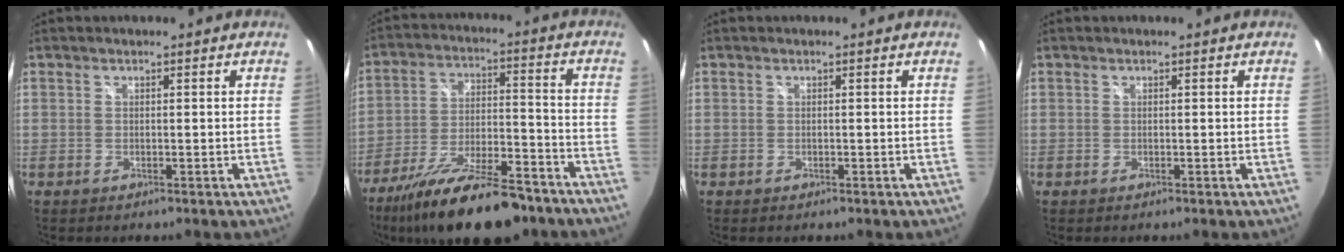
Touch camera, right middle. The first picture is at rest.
{"total": 20.7, "force": [-15.9, 5.6, 12.0], "torque": [-0.221, -0.034, -0.250]}
{"total": 0.0}
{"total": 0.0}